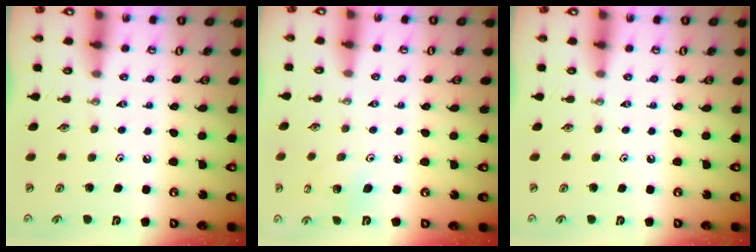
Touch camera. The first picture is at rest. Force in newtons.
{"total": 5.2, "press": 5.2, "slide": 0.2}
{"total": 0.0}